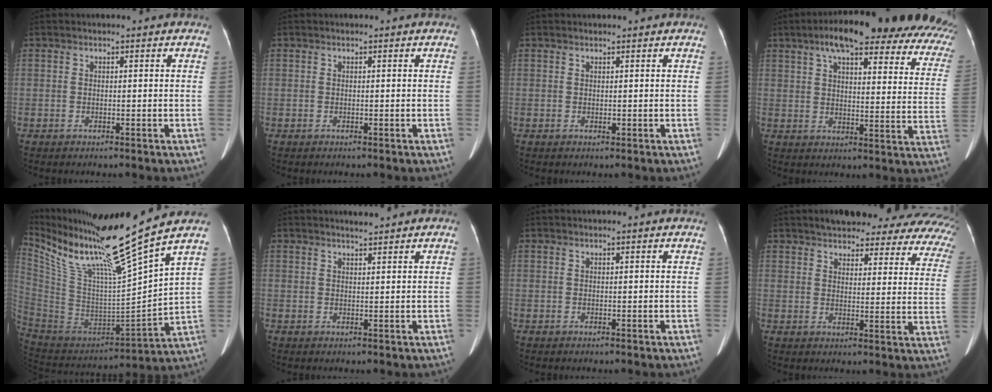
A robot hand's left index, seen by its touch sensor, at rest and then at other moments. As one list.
[{"total": 0.0}, {"total": 0.6, "force": [0.4, 0.2, 0.4], "torque": [-0.008, 0.001, 0.005]}, {"total": 26.8, "force": [19.2, 5.8, 17.8], "torque": [-0.210, 0.026, 0.222]}, {"total": 21.0, "force": [15.9, -1.5, 13.6], "torque": [-0.245, -0.032, 0.292]}, {"total": 1.6, "force": [1.6, 0.3, 0.4], "torque": [-0.011, 0.003, 0.027]}, {"total": 0.5, "force": [0.5, -0.1, 0.2], "torque": [-0.010, 0.007, 0.013]}, {"total": 22.9, "force": [18.7, 6.4, 11.7], "torque": [-0.144, -0.007, 0.200]}]